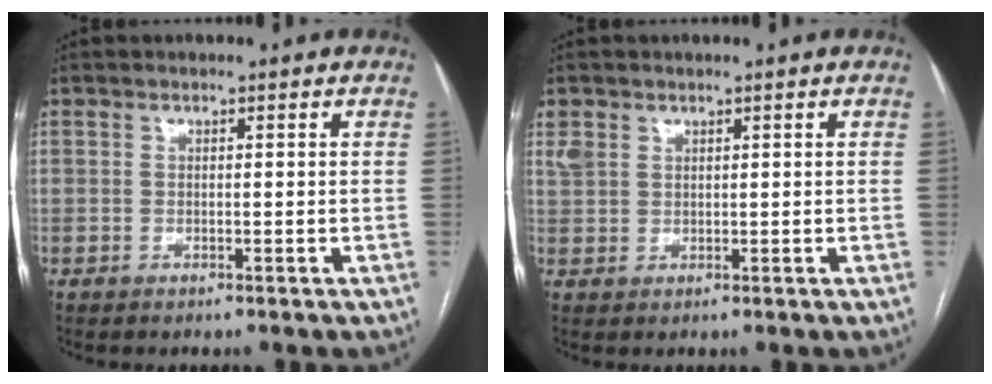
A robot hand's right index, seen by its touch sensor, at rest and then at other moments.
{"total": 2.2, "force": [1.4, 1.6, 0.6], "torque": [-0.018, 0.012, 0.033]}